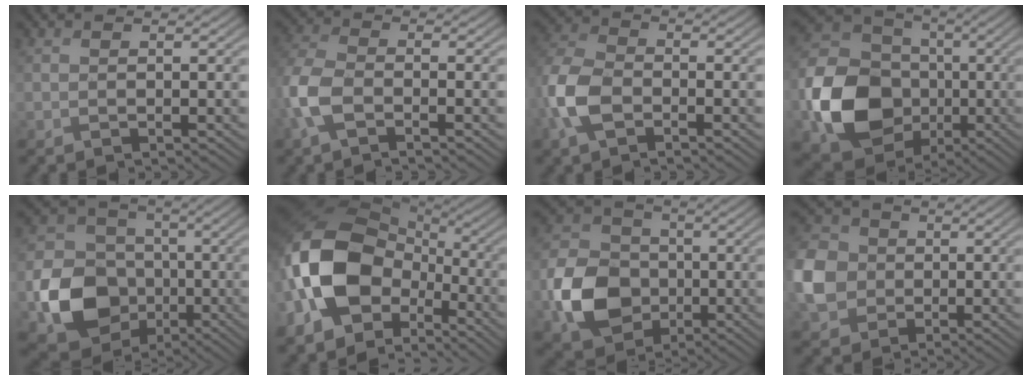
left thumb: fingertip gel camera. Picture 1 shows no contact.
{"total": 5.7, "force": [-2.9, 2.7, 4.1], "torque": [-0.107, -0.001, -0.074]}
{"total": 6.9, "force": [-3.2, 3.9, 4.7], "torque": [-0.123, -0.001, -0.082]}
{"total": 14.6, "force": [-4.1, 11.9, 7.5], "torque": [-0.172, -0.031, -0.087]}
{"total": 12.1, "force": [-3.9, 10.0, 5.6], "torque": [-0.126, -0.027, -0.082]}
{"total": 16.9, "force": [-5.6, 11.7, 10.9], "torque": [-0.245, -0.016, -0.121]}
{"total": 9.9, "force": [-3.1, 7.9, 5.1], "torque": [-0.113, -0.008, -0.072]}
{"total": 7.5, "force": [-1.0, 6.5, 3.5], "torque": [-0.104, 0.000, -0.031]}